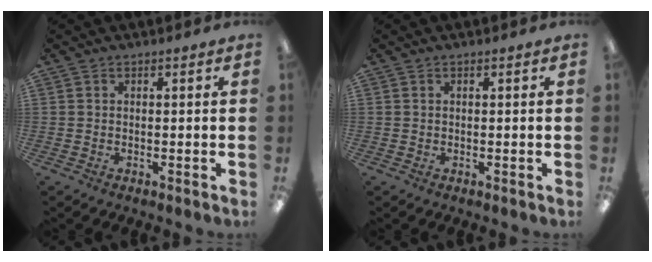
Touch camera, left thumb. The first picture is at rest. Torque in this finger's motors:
{"motor_torque": [0.01, 0.00, 0.05, -0.09, 0.01]}